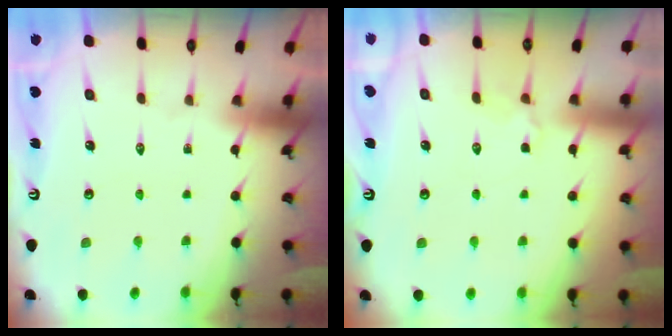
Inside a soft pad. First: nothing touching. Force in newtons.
{"total": 3.7, "press": 3.6, "slide": 0.6}